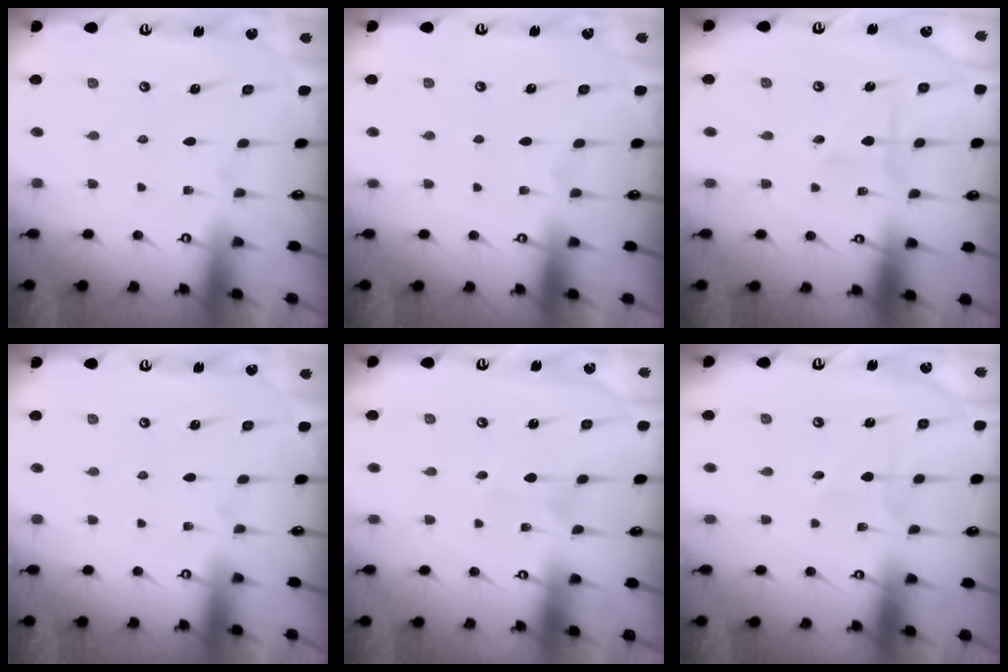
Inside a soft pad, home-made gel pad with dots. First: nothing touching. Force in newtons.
{"total": 0.0}
{"total": 1.8, "press": 1.7, "slide": 0.7}
{"total": 0.0}
{"total": 1.5, "press": 1.4, "slide": 0.1}
{"total": 2.4, "press": 2.4, "slide": 0.2}